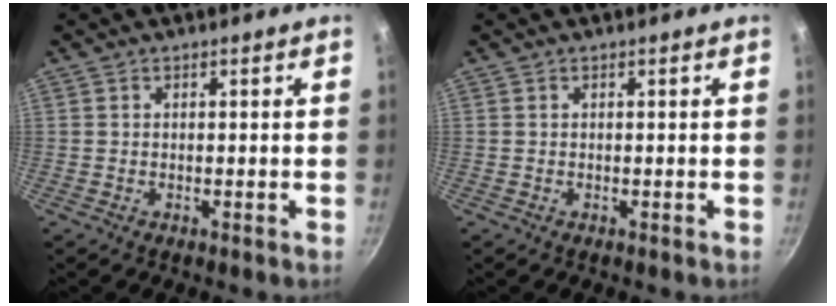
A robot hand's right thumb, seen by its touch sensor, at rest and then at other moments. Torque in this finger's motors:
{"motor_torque": [0.00, 0.00, 0.07, 0.07, 0.00]}